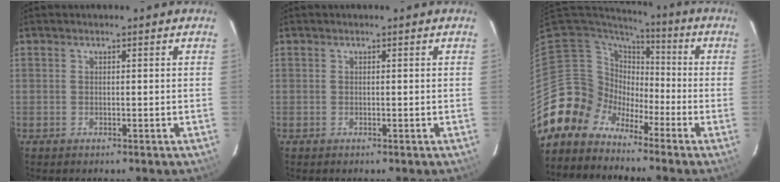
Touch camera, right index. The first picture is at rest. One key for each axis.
{"total": 0.0}
{"total": 8.3, "fx": -5.5, "fy": 6.2, "fz": -0.5, "tx": -0.004, "ty": 0.042, "tz": -0.126}